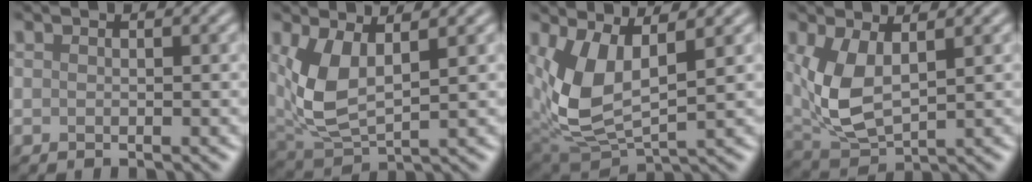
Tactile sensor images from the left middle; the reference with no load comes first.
{"total": 5.6, "force": [1.5, 2.7, 4.7], "torque": [-0.116, -0.009, 0.036]}
{"total": 6.7, "force": [1.5, 3.4, 5.6], "torque": [-0.133, -0.014, 0.035]}
{"total": 5.7, "force": [1.2, 2.9, 4.8], "torque": [-0.120, -0.009, 0.031]}